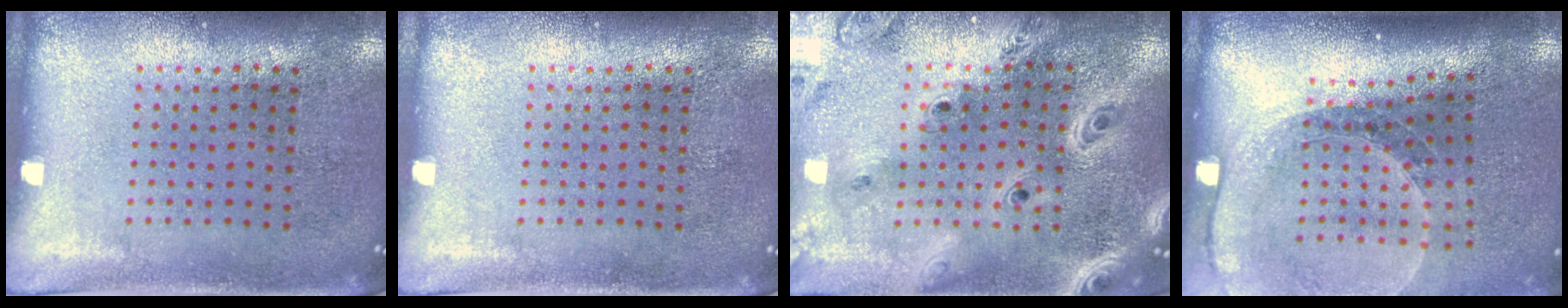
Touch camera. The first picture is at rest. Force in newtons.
{"total": 0.0}
{"total": 3.3, "press": 2.7, "slide": 2.0}
{"total": 1.8, "press": 1.7, "slide": 0.6}